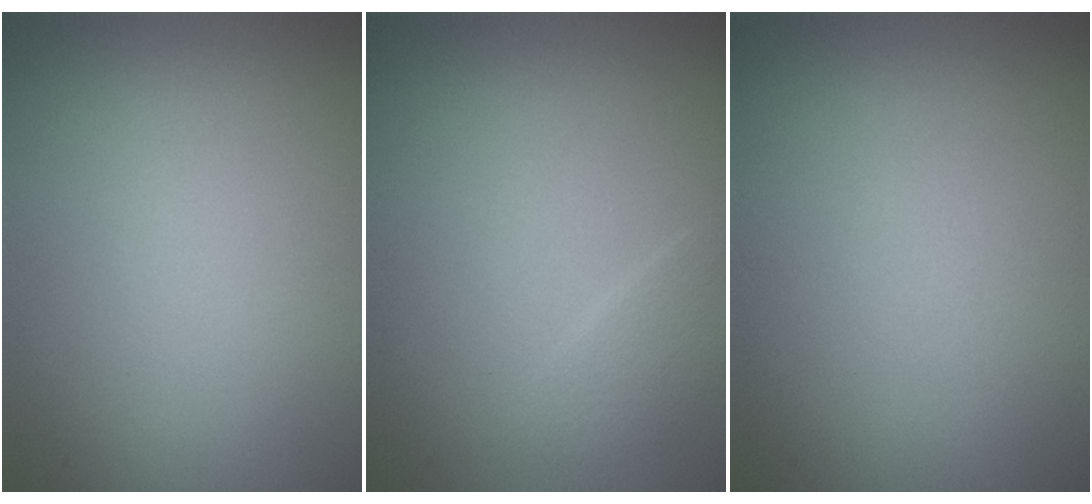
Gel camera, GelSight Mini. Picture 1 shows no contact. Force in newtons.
{"total": 1.4, "press": 1.4, "slide": 0.1}
{"total": 0.0}